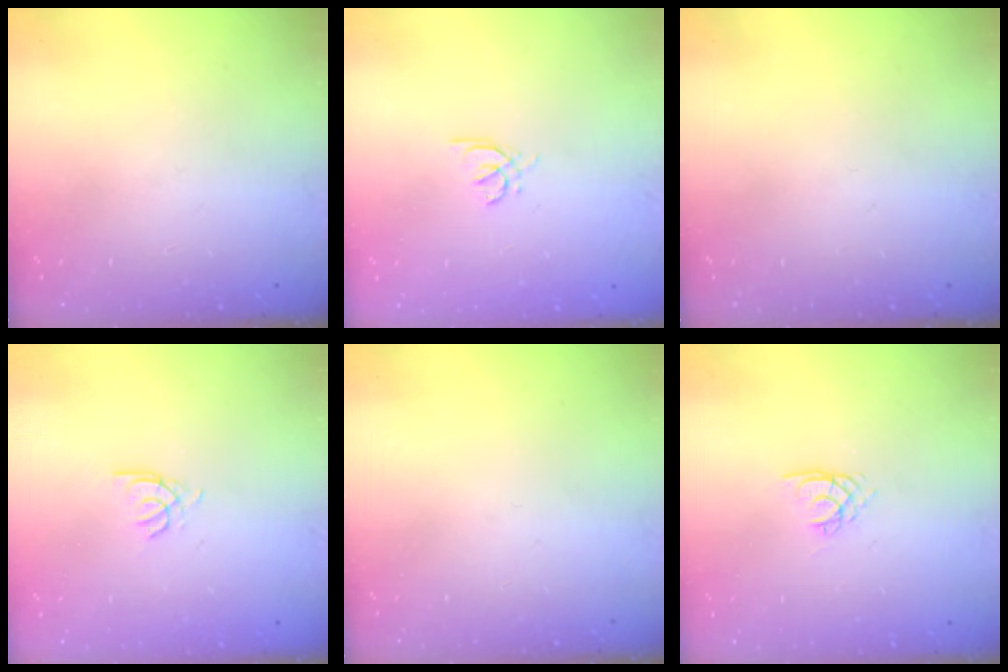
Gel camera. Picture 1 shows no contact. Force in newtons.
{"total": 2.0, "press": 1.9, "slide": 0.5}
{"total": 0.0}
{"total": 2.6, "press": 2.6, "slide": 0.2}
{"total": 0.0}
{"total": 1.8, "press": 1.8, "slide": 0.2}